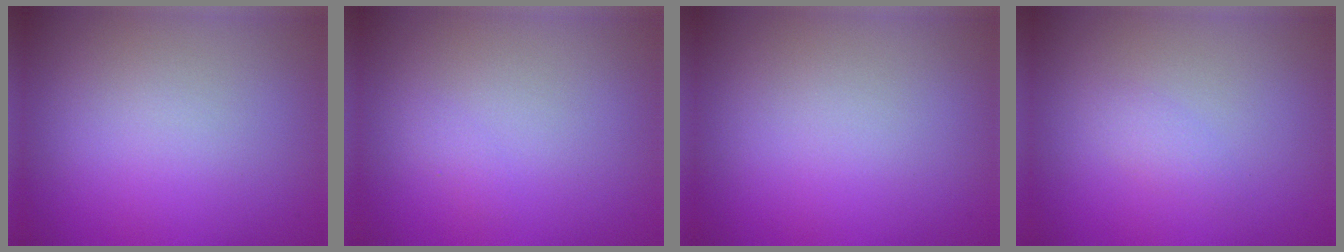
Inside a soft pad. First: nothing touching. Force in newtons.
{"total": 0.5, "press": 0.5, "slide": 0.0}
{"total": 0.0}
{"total": 1.1, "press": 1.1, "slide": 0.0}